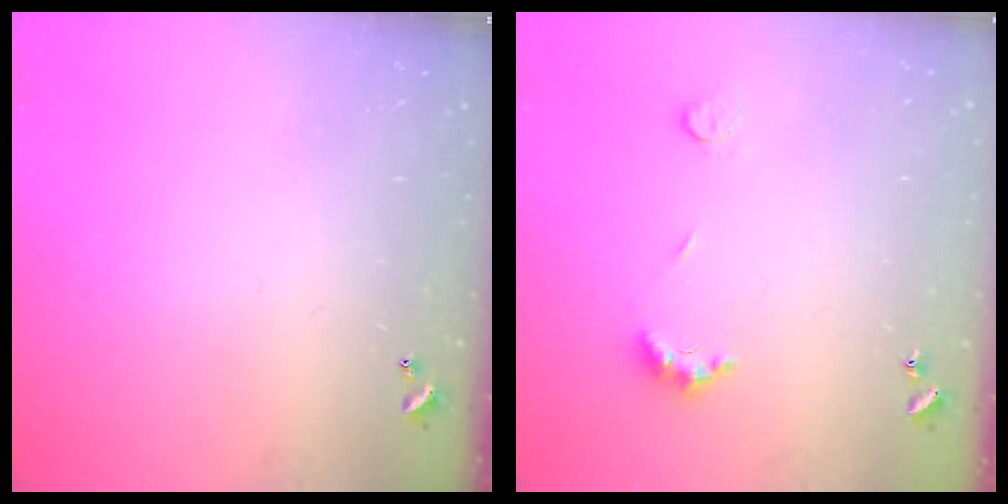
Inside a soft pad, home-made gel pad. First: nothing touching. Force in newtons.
{"total": 4.3, "press": 4.2, "slide": 0.9}